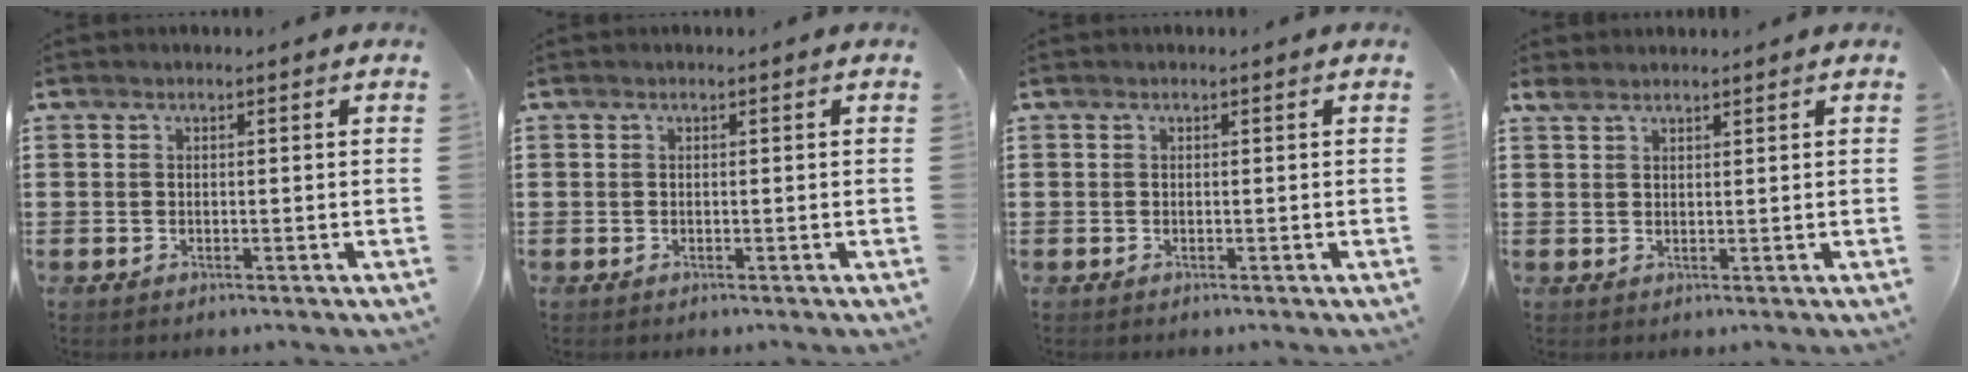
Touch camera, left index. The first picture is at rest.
{"total": 0.0}
{"total": 0.0}
{"total": 2.0, "force": [1.7, 0.7, 0.6], "torque": [-0.016, 0.003, 0.034]}